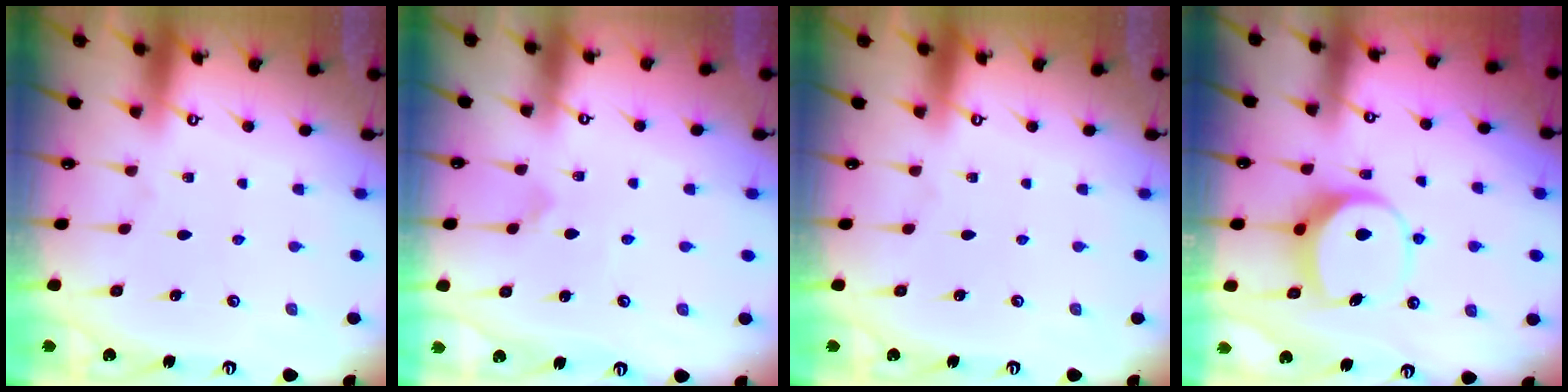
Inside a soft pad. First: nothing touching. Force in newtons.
{"total": 1.6, "press": 1.6, "slide": 0.0}
{"total": 0.0}
{"total": 7.2, "press": 7.1, "slide": 0.6}